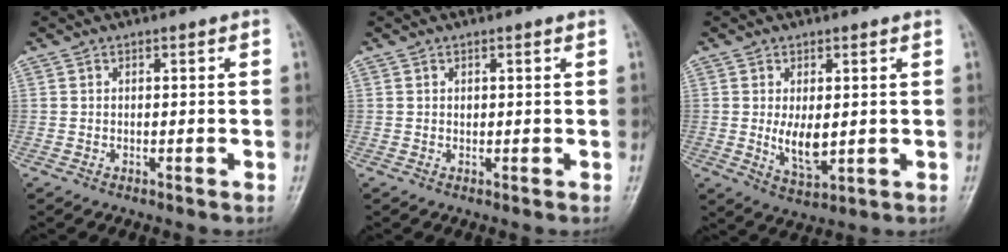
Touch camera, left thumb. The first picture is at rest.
{"total": 0.5, "force": [0.3, 0.3, 0.3], "torque": [-0.003, -0.002, 0.004]}
{"total": 5.8, "force": [0.3, 2.8, 5.1], "torque": [-0.078, -0.015, 0.017]}